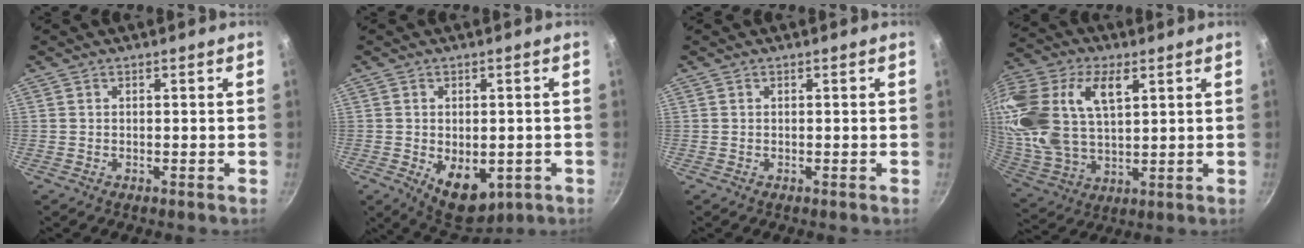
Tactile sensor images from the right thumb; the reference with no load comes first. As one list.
[{"total": 9.5, "force": [-2.3, 6.0, 7.0], "torque": [-0.072, -0.005, -0.015]}, {"total": 0.0}, {"total": 25.5, "force": [9.3, 15.4, 18.0], "torque": [-0.406, 0.014, 0.179]}]